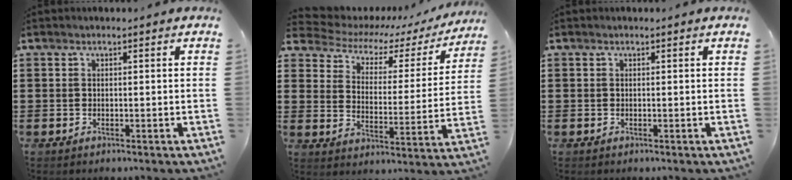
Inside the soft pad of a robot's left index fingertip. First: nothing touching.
{"total": 4.5, "force": [3.6, 2.0, 1.8], "torque": [-0.058, -0.024, 0.053]}
{"total": 0.0}